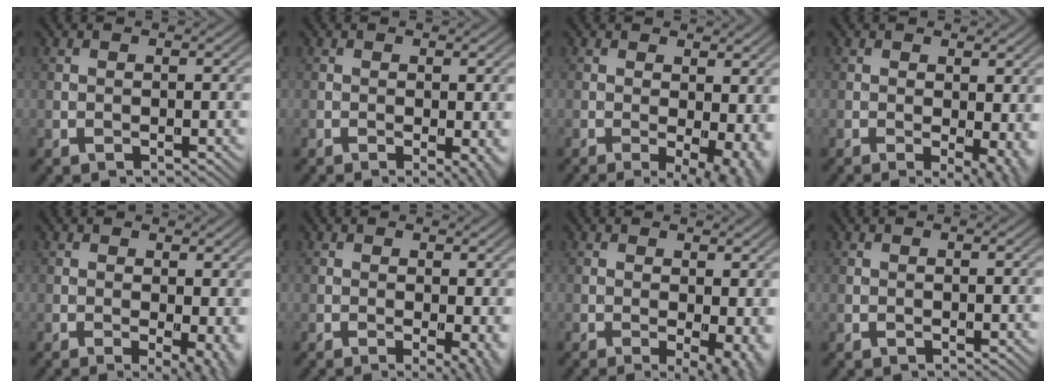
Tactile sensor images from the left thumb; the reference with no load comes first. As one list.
[{"total": 2.8, "force": [-0.7, 0.5, 2.6], "torque": [-0.036, -0.007, -0.010]}, {"total": 8.0, "force": [-0.9, 3.5, 7.2], "torque": [-0.088, -0.007, -0.002]}, {"total": 5.5, "force": [-0.5, 2.2, 5.0], "torque": [-0.067, -0.009, 0.000]}, {"total": 5.4, "force": [-0.7, 2.0, 5.0], "torque": [-0.068, -0.009, -0.004]}, {"total": 4.3, "force": [-0.6, 1.1, 4.1], "torque": [-0.054, -0.007, -0.007]}, {"total": 6.5, "force": [-1.0, 2.6, 5.9], "torque": [-0.080, -0.008, -0.008]}, {"total": 0.0}]